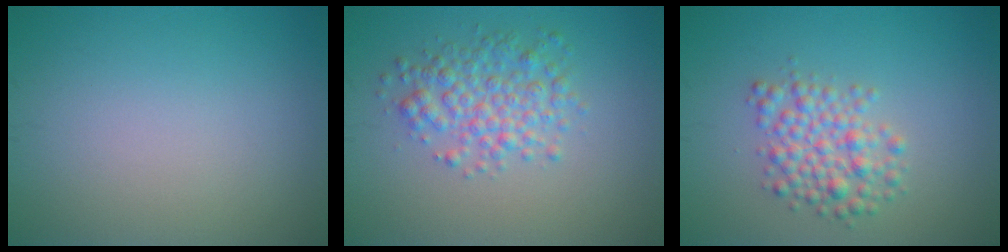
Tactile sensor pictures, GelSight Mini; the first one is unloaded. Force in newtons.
{"total": 3.7, "press": 3.7, "slide": 0.0}
{"total": 3.6, "press": 3.6, "slide": 0.1}